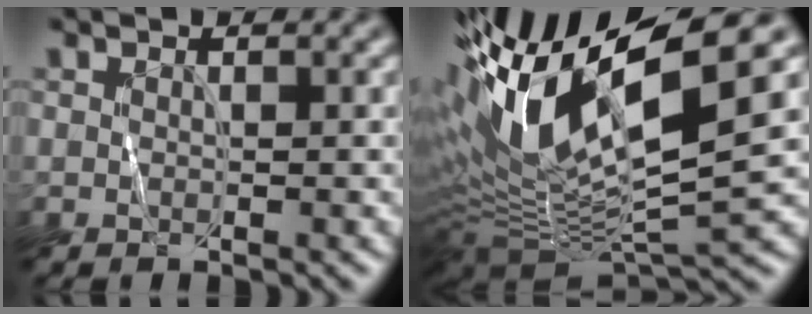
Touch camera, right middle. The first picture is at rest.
{"total": 15.5, "force": [4.3, 6.1, 13.6], "torque": [-0.276, 0.013, 0.071]}